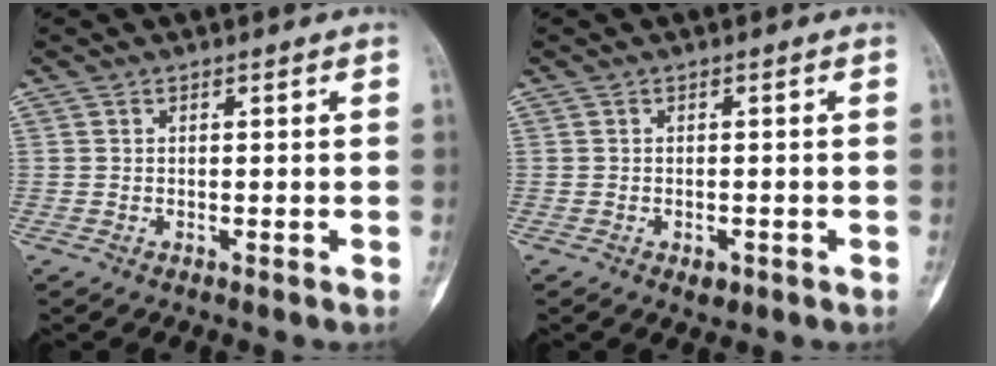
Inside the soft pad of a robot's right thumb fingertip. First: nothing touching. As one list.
[{"total": 1.8, "force": [-0.9, 1.1, 1.1], "torque": [-0.010, 0.002, -0.007]}]